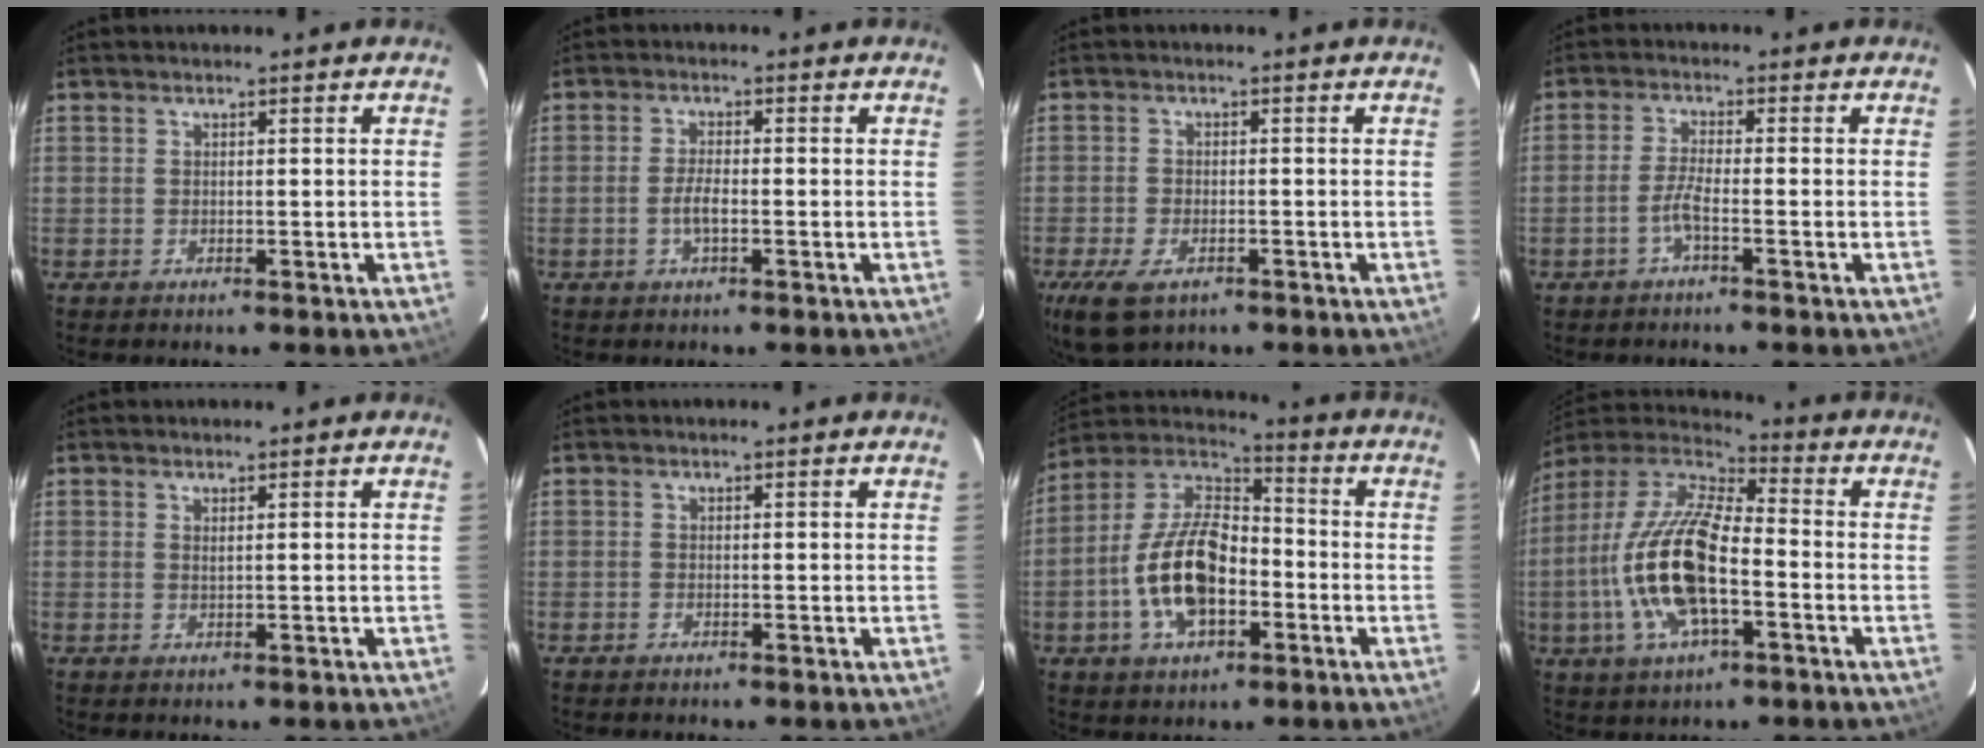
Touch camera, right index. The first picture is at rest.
{"total": 2.8, "force": [-1.0, 0.7, 2.5], "torque": [-0.054, -0.001, -0.019]}
{"total": 8.0, "force": [-4.6, 4.2, 5.0], "torque": [-0.126, -0.025, -0.082]}
{"total": 3.0, "force": [-1.6, 0.0, 2.5], "torque": [-0.060, 0.003, -0.035]}
{"total": 0.6, "force": [0.4, 0.0, 0.5], "torque": [-0.009, 0.001, 0.008]}
{"total": 0.0}
{"total": 15.8, "force": [-4.4, 8.5, 12.6], "torque": [-0.255, 0.016, -0.078]}
{"total": 18.9, "force": [-4.3, 7.3, 16.9], "torque": [-0.347, -0.003, -0.089]}